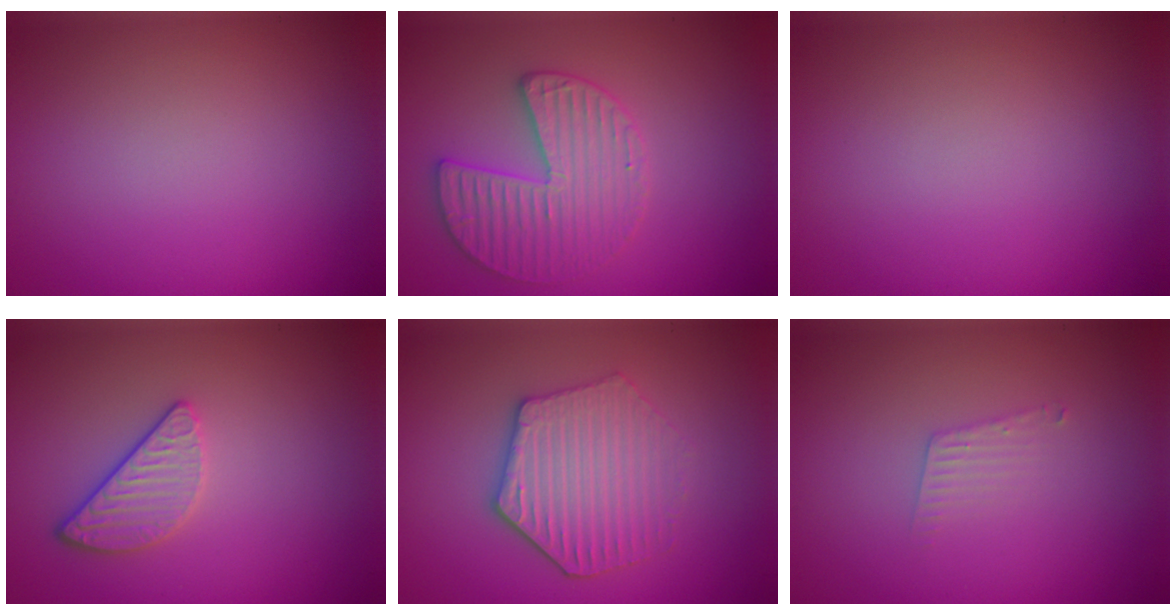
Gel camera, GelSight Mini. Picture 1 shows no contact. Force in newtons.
{"total": 3.7, "press": 3.6, "slide": 0.7}
{"total": 0.0}
{"total": 2.4, "press": 2.1, "slide": 1.1}
{"total": 4.7, "press": 4.1, "slide": 2.2}
{"total": 1.3, "press": 1.3, "slide": 0.1}